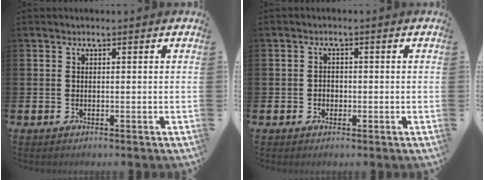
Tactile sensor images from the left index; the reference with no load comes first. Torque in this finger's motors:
{"motor_torque": [0.00, 0.04, 0.08, 0.02]}